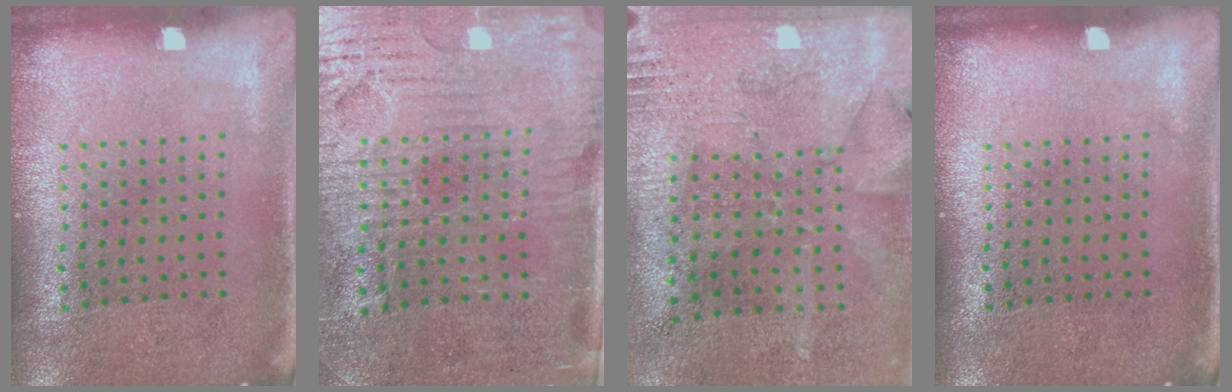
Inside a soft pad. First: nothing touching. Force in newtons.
{"total": 3.9, "press": 3.5, "slide": 1.5}
{"total": 2.8, "press": 2.2, "slide": 1.7}
{"total": 0.0}